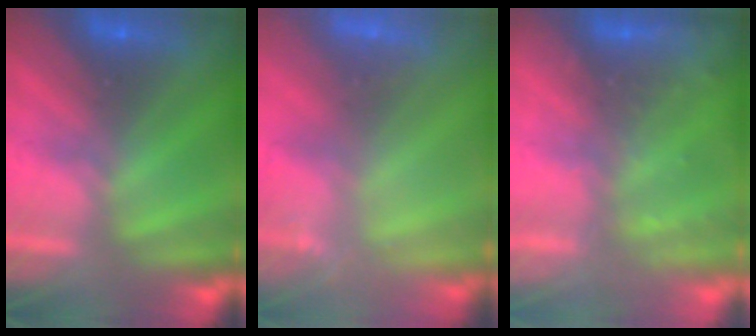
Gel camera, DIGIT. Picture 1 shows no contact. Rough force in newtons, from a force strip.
{"total": 2.6}
{"total": 2.2}